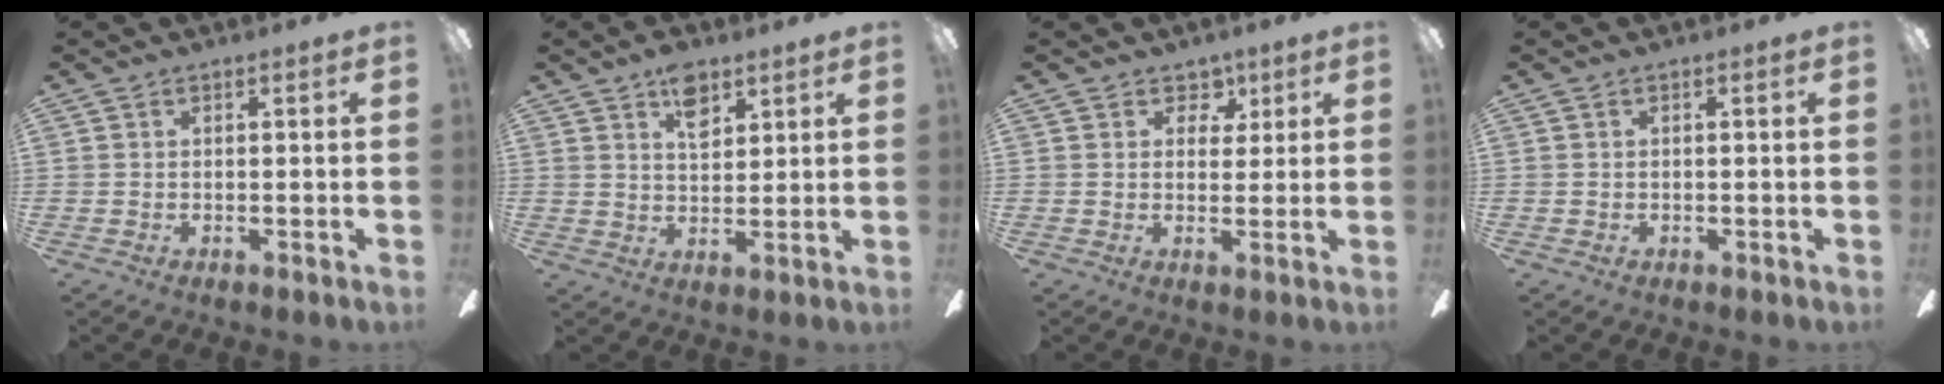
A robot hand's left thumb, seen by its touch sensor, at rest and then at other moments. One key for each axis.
{"total": 6.7, "fx": 3.9, "fy": 3.8, "fz": 4.0, "tx": -0.047, "ty": -0.009, "tz": 0.065}
{"total": 4.5, "fx": 2.5, "fy": 3.4, "fz": 1.6, "tx": -0.009, "ty": -0.008, "tz": 0.039}
{"total": 0.6, "fx": -0.3, "fy": 0.4, "fz": 0.4, "tx": -0.006, "ty": 0.003, "tz": -0.006}